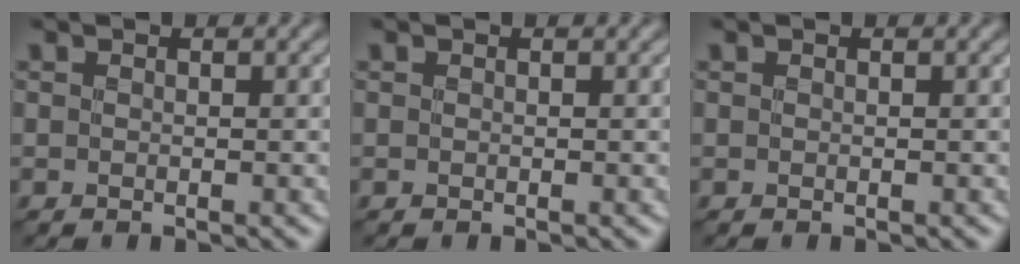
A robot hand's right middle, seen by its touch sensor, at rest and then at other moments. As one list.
[{"total": 0.0}, {"total": 0.0}]